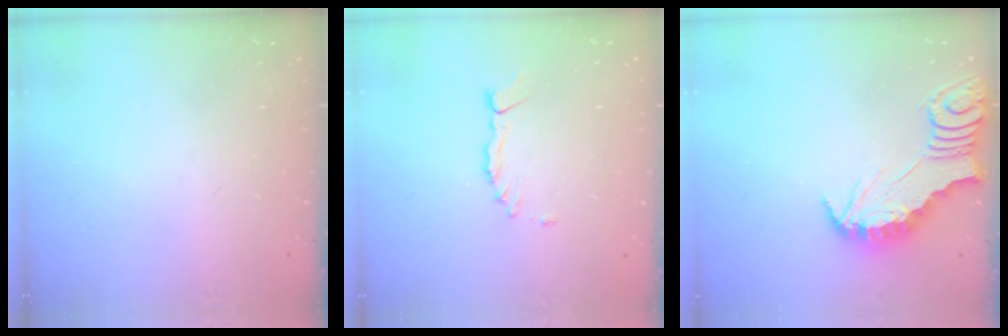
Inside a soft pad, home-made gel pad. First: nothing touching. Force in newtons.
{"total": 1.5, "press": 1.5, "slide": 0.2}
{"total": 2.8, "press": 2.8, "slide": 0.3}